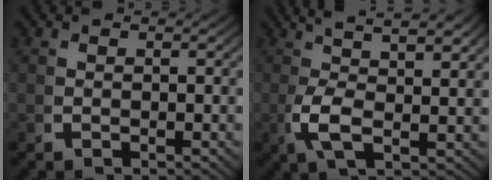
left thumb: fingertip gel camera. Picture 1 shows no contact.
{"total": 5.7, "force": [2.1, 1.9, 4.9], "torque": [-0.102, -0.009, 0.040]}